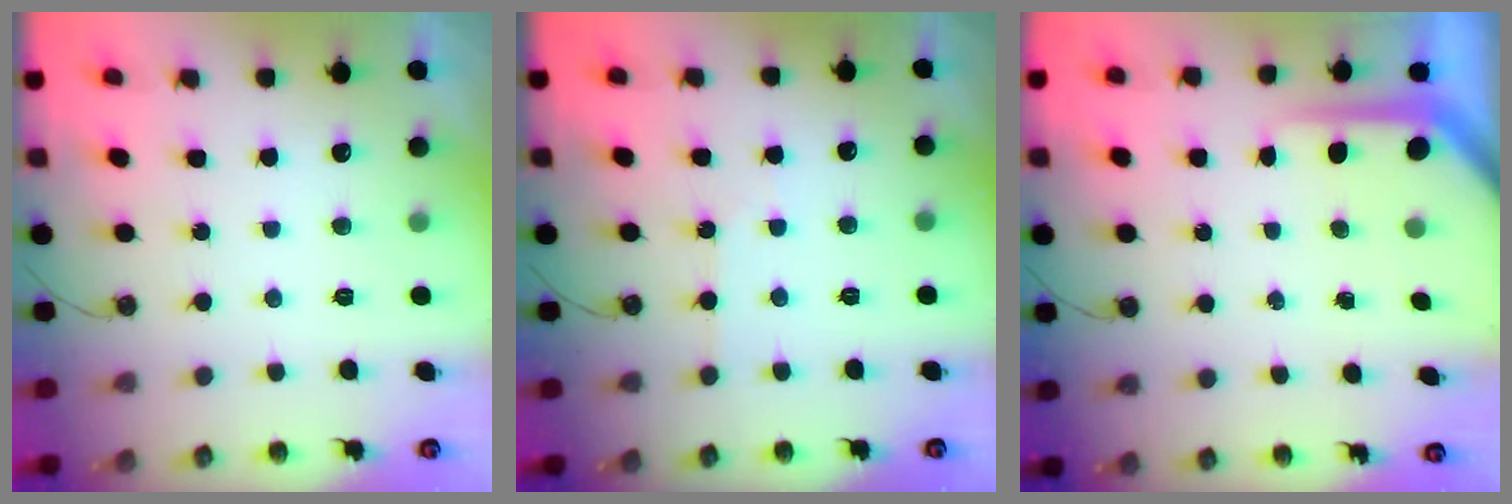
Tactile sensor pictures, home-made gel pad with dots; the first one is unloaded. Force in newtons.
{"total": 2.2, "press": 2.1, "slide": 0.4}
{"total": 5.5, "press": 5.5, "slide": 0.5}